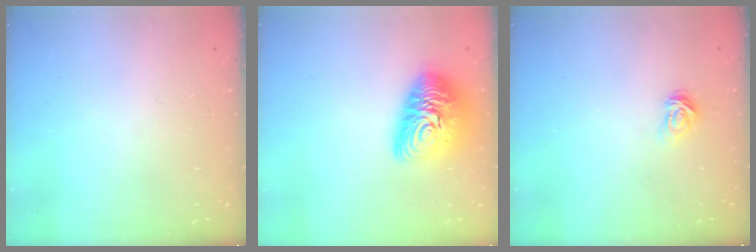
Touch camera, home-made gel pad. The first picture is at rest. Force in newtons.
{"total": 15.2, "press": 15.1, "slide": 1.4}
{"total": 3.4, "press": 3.3, "slide": 0.4}